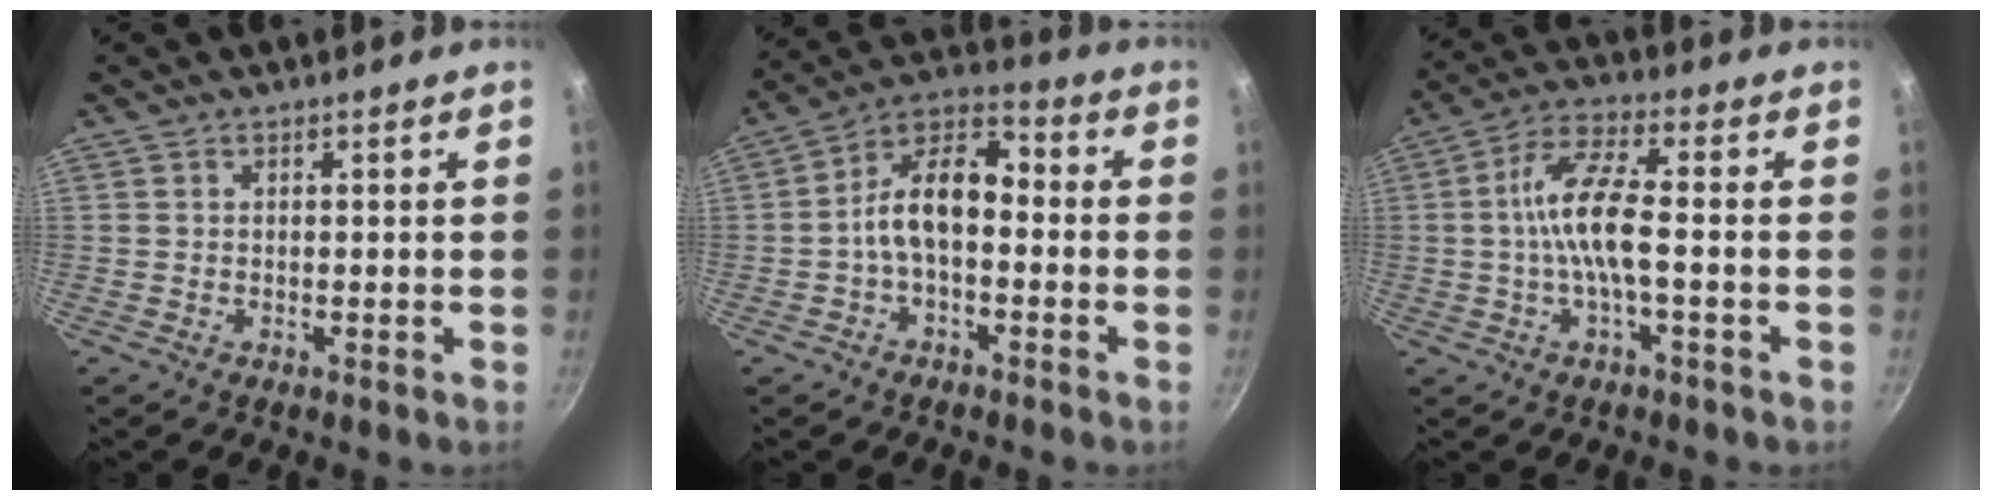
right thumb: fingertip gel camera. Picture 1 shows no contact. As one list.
[{"total": 11.4, "force": [-1.7, 6.5, 9.1], "torque": [-0.141, 0.051, -0.047]}, {"total": 9.7, "force": [-1.2, 2.6, 9.2], "torque": [-0.187, 0.028, -0.034]}]